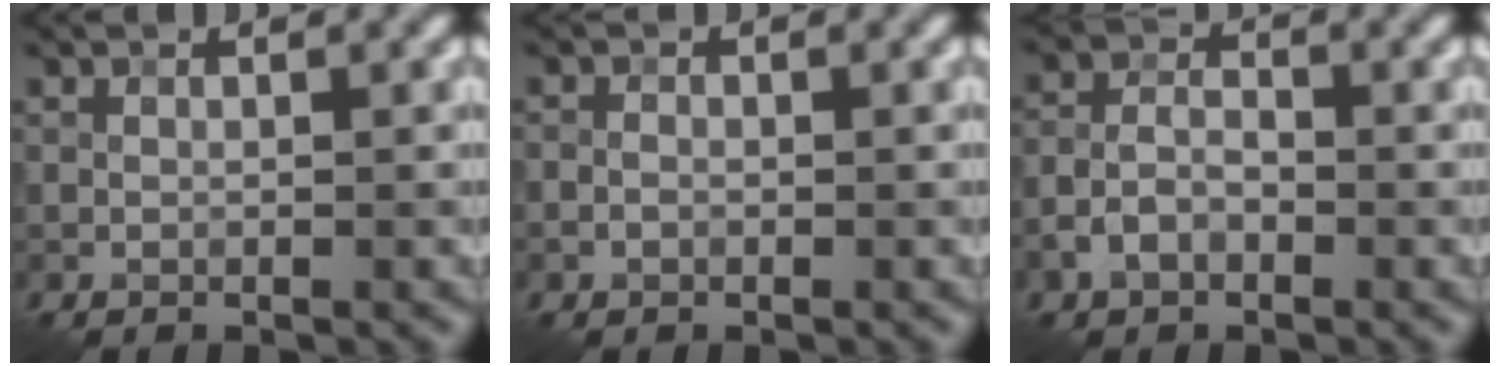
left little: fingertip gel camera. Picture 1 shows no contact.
{"total": 0.8, "force": [-0.3, 0.6, 0.4], "torque": [-0.005, 0.001, -0.009]}
{"total": 2.8, "force": [-1.4, 1.8, 1.7], "torque": [-0.030, 0.006, -0.031]}